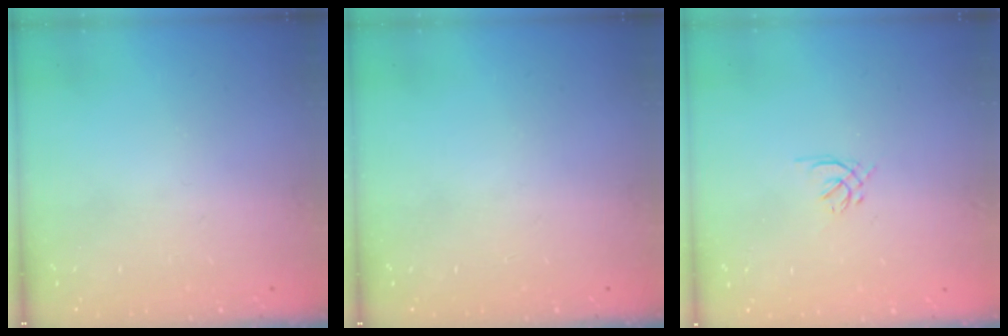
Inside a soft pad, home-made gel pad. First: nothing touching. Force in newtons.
{"total": 0.0}
{"total": 1.4, "press": 1.3, "slide": 0.5}